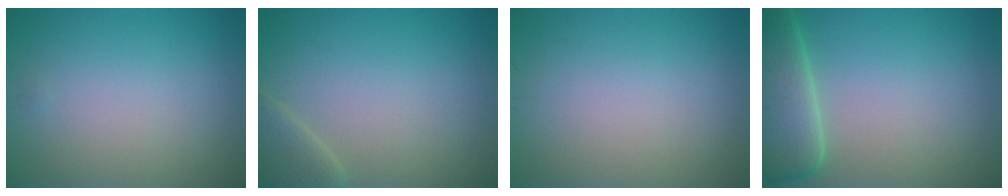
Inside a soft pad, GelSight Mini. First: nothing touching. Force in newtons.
{"total": 2.5, "press": 2.5, "slide": 0.2}
{"total": 0.0}
{"total": 6.3, "press": 6.2, "slide": 0.9}